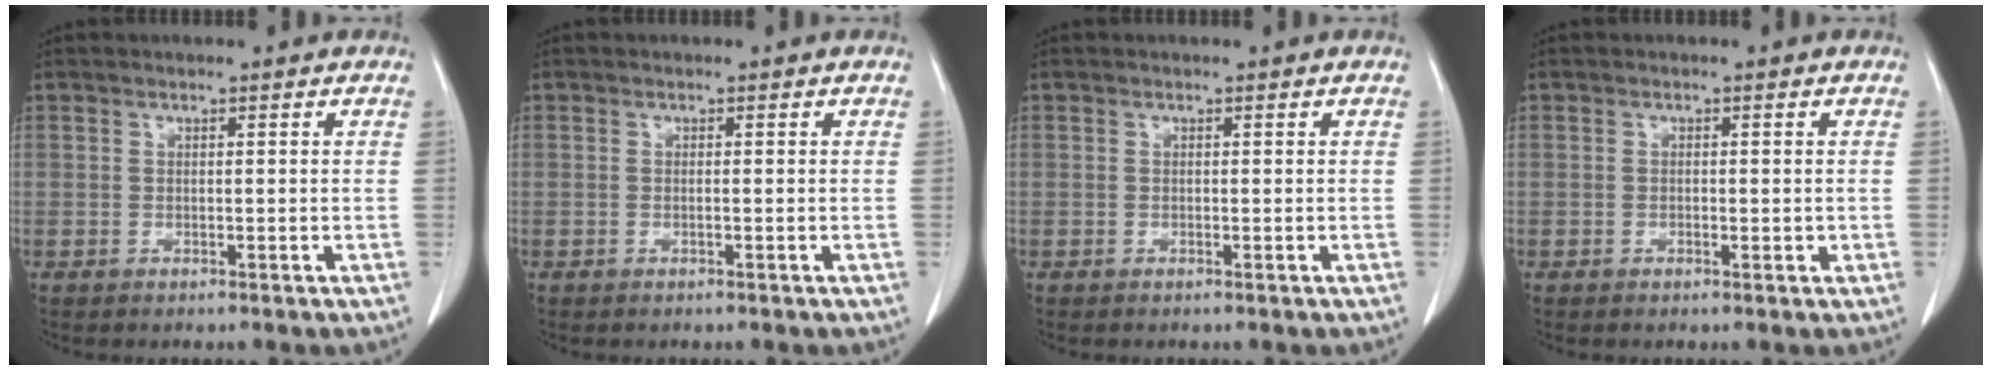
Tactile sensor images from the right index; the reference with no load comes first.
{"total": 0.0}
{"total": 0.0}
{"total": 1.2, "force": [-0.3, 0.5, 1.0], "torque": [-0.017, 0.000, -0.003]}